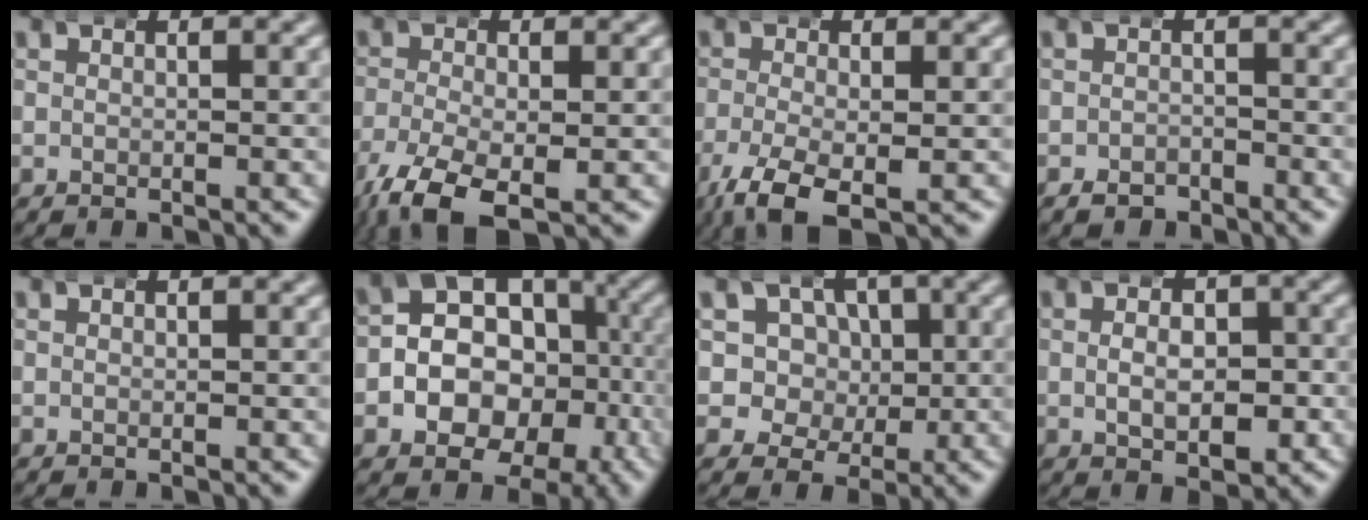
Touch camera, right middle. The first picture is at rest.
{"total": 6.9, "force": [-4.5, 3.0, 4.3], "torque": [-0.097, -0.030, -0.058]}
{"total": 5.9, "force": [-3.6, 2.2, 4.0], "torque": [-0.088, -0.027, -0.047]}
{"total": 2.0, "force": [-1.8, 0.9, -0.1], "torque": [0.000, -0.010, -0.028]}
{"total": 0.0}
{"total": 12.5, "force": [-1.5, 10.6, 6.4], "torque": [-0.127, -0.045, -0.019]}
{"total": 8.7, "force": [0.6, 8.2, 3.1], "torque": [-0.078, -0.030, 0.004]}
{"total": 5.0, "force": [-0.9, 3.1, 3.8], "torque": [-0.038, -0.004, -0.017]}